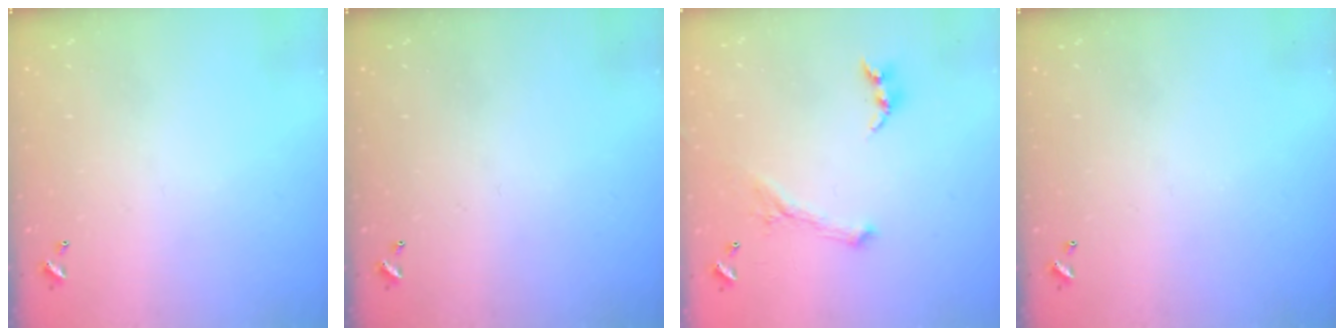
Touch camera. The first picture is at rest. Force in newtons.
{"total": 0.0}
{"total": 1.6, "press": 1.5, "slide": 0.4}
{"total": 0.0}